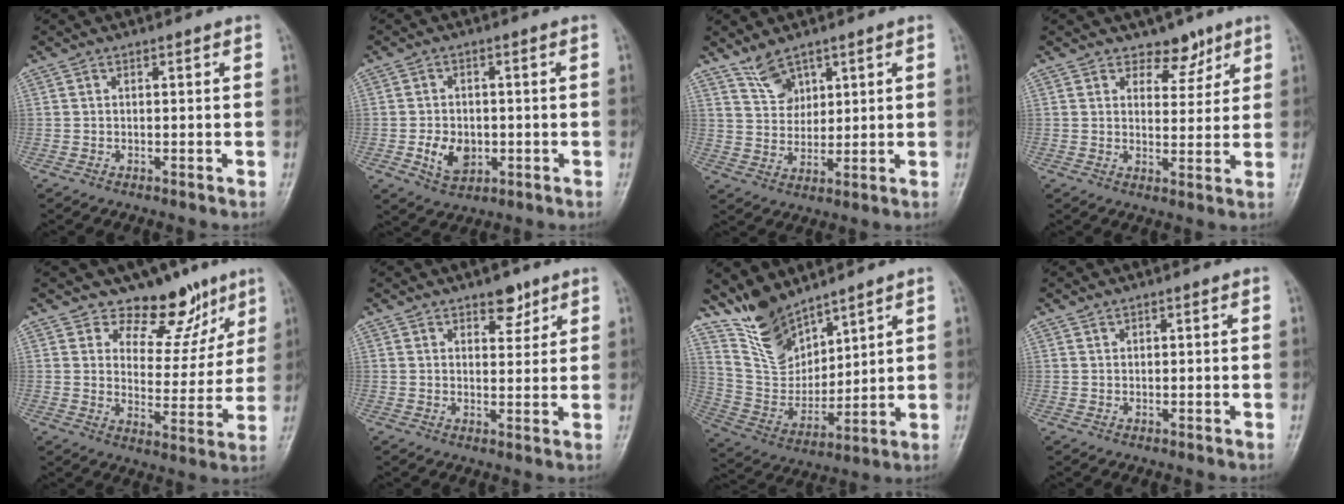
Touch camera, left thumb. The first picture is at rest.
{"total": 6.0, "force": [-1.4, 4.4, 3.9], "torque": [-0.048, 0.000, -0.017]}
{"total": 5.3, "force": [3.9, 3.0, 2.0], "torque": [-0.017, -0.028, 0.082]}
{"total": 5.0, "force": [3.6, 3.2, 1.5], "torque": [0.012, -0.022, 0.054]}
{"total": 10.7, "force": [8.0, 6.1, 3.6], "torque": [-0.004, -0.054, 0.122]}
{"total": 4.4, "force": [3.0, 2.3, 2.2], "torque": [-0.007, -0.018, 0.045]}
{"total": 11.5, "force": [9.6, 4.8, 4.0], "torque": [-0.051, -0.064, 0.205]}
{"total": 0.7, "force": [0.6, 0.3, 0.1], "torque": [0.000, -0.005, 0.011]}